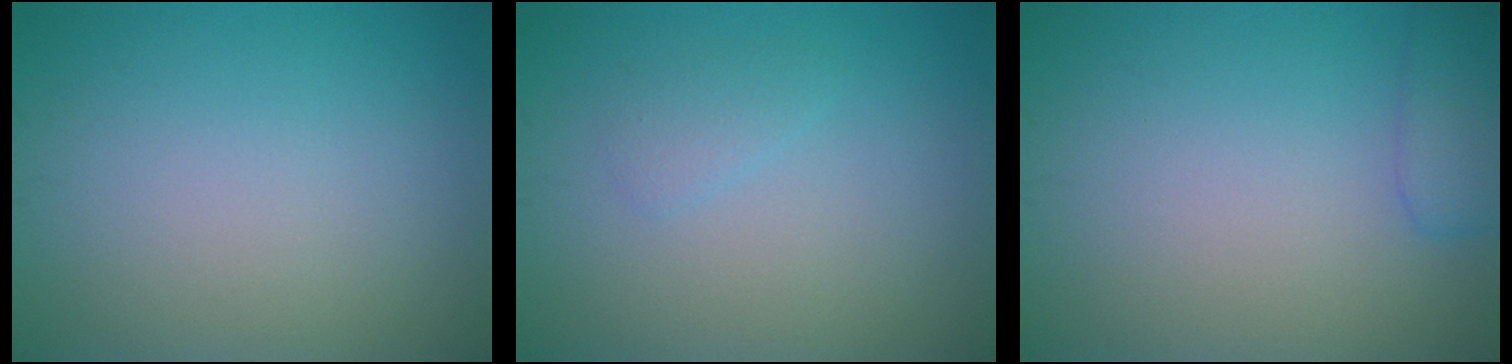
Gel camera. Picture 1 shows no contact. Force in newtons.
{"total": 1.1, "press": 1.1, "slide": 0.1}
{"total": 2.3, "press": 2.3, "slide": 0.2}